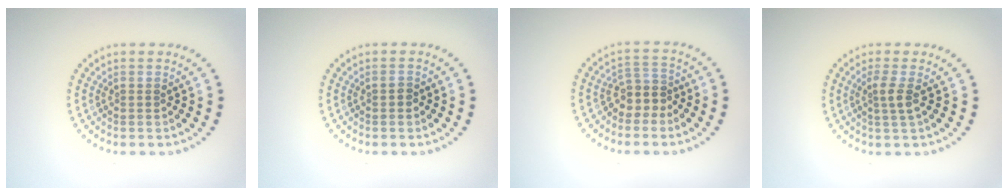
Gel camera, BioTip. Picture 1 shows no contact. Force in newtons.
{"total": 0.7, "press": 0.7, "slide": 0.1}
{"total": 2.3, "press": 1.8, "slide": 1.5}
{"total": 1.8, "press": 1.4, "slide": 1.2}